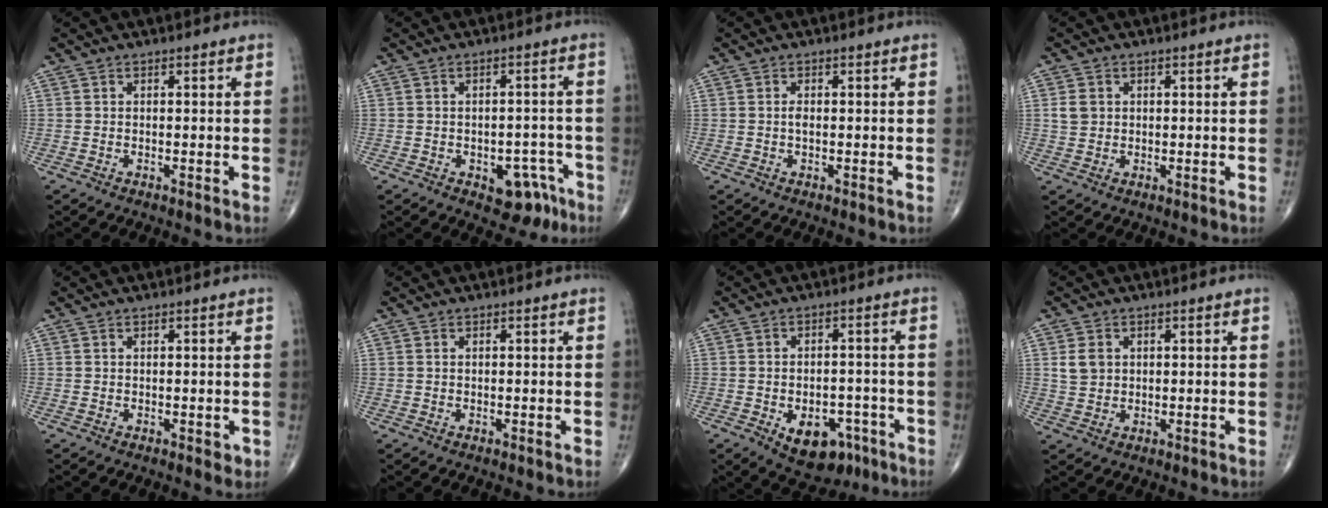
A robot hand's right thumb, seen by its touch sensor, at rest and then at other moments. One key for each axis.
{"total": 7.3, "fx": -3.7, "fy": 4.4, "fz": 4.4, "tx": -0.021, "ty": 0.030, "tz": -0.040}
{"total": 1.0, "fx": -0.1, "fy": 0.5, "fz": 0.9, "tx": -0.018, "ty": 0.001, "tz": -0.002}
{"total": 2.9, "fx": 0.6, "fy": 2.5, "fz": 1.4, "tx": -0.018, "ty": 0.001, "tz": 0.015}
{"total": 1.7, "fx": -0.1, "fy": 1.0, "fz": 1.4, "tx": -0.009, "ty": -0.003, "tz": 0.000}
{"total": 0.0}
{"total": 10.3, "fx": -4.8, "fy": 6.6, "fz": 6.3, "tx": -0.062, "ty": 0.028, "tz": -0.057}
{"total": 3.9, "fx": 1.0, "fy": 3.1, "fz": 2.1, "tx": -0.028, "ty": -0.001, "tz": 0.024}